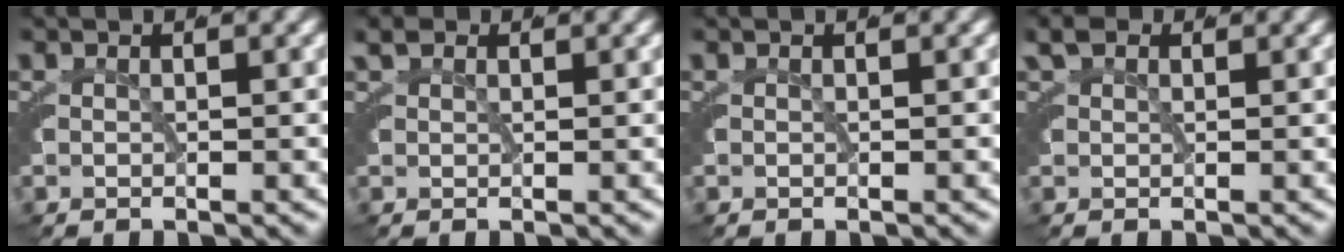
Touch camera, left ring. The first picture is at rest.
{"total": 0.8, "force": [0.8, 0.0, 0.1], "torque": [-0.011, -0.001, 0.018]}
{"total": 0.0}
{"total": 1.0, "force": [0.9, 0.3, 0.4], "torque": [-0.019, -0.001, 0.020]}